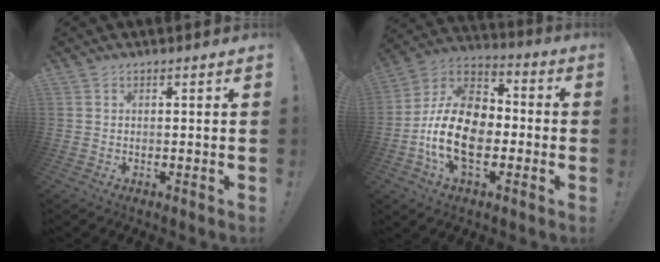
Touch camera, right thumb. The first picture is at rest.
{"total": 20.5, "force": [-4.4, 13.5, 14.8], "torque": [-0.272, 0.031, -0.065]}